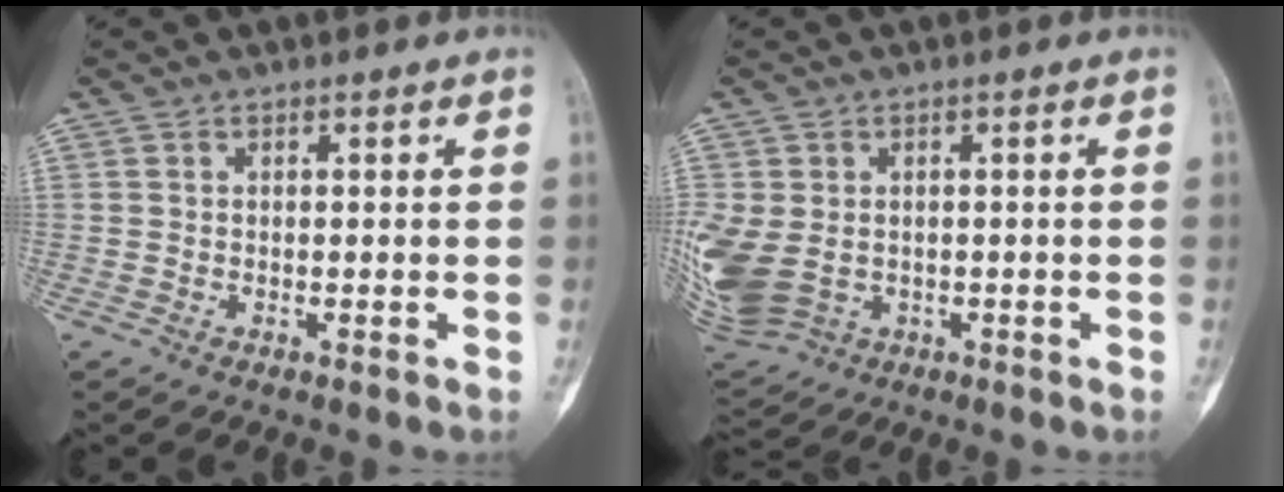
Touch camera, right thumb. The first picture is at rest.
{"total": 12.3, "force": [-1.5, 9.5, 7.7], "torque": [-0.203, -0.008, -0.007]}